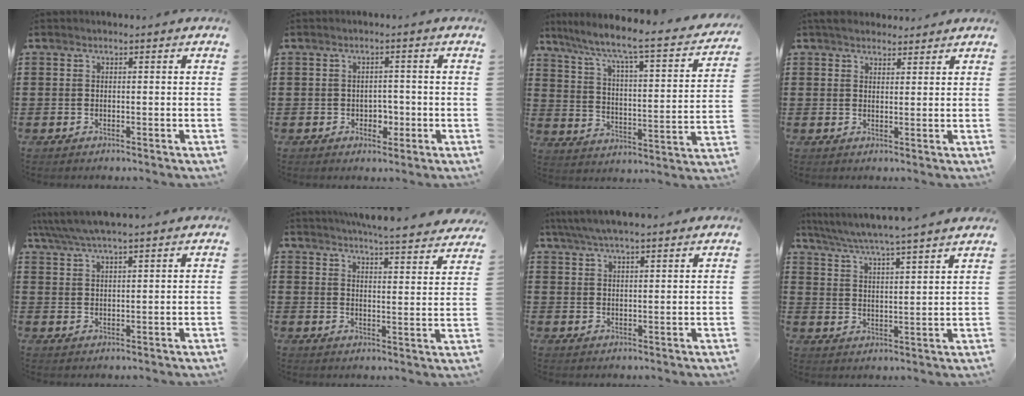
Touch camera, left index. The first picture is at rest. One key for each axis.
{"total": 2.2, "fx": -0.6, "fy": 1.7, "fz": 1.2, "tx": -0.029, "ty": 0.004, "tz": -0.015}
{"total": 5.5, "fx": 4.4, "fy": -0.1, "fz": 3.3, "tx": -0.087, "ty": -0.046, "tz": 0.060}
{"total": 2.8, "fx": 2.6, "fy": 1.0, "fz": 0.2, "tx": -0.010, "ty": 0.002, "tz": 0.050}
{"total": 4.7, "fx": 4.2, "fy": 0.3, "fz": 2.2, "tx": -0.054, "ty": -0.012, "tz": 0.074}
{"total": 5.1, "fx": 4.9, "fy": -0.3, "fz": 1.5, "tx": -0.041, "ty": -0.037, "tz": 0.081}
{"total": 4.6, "fx": 4.1, "fy": 0.3, "fz": 2.0, "tx": -0.049, "ty": -0.006, "tz": 0.074}
{"total": 4.9, "fx": 4.5, "fy": -0.9, "fz": 1.6, "tx": -0.053, "ty": -0.037, "tz": 0.071}